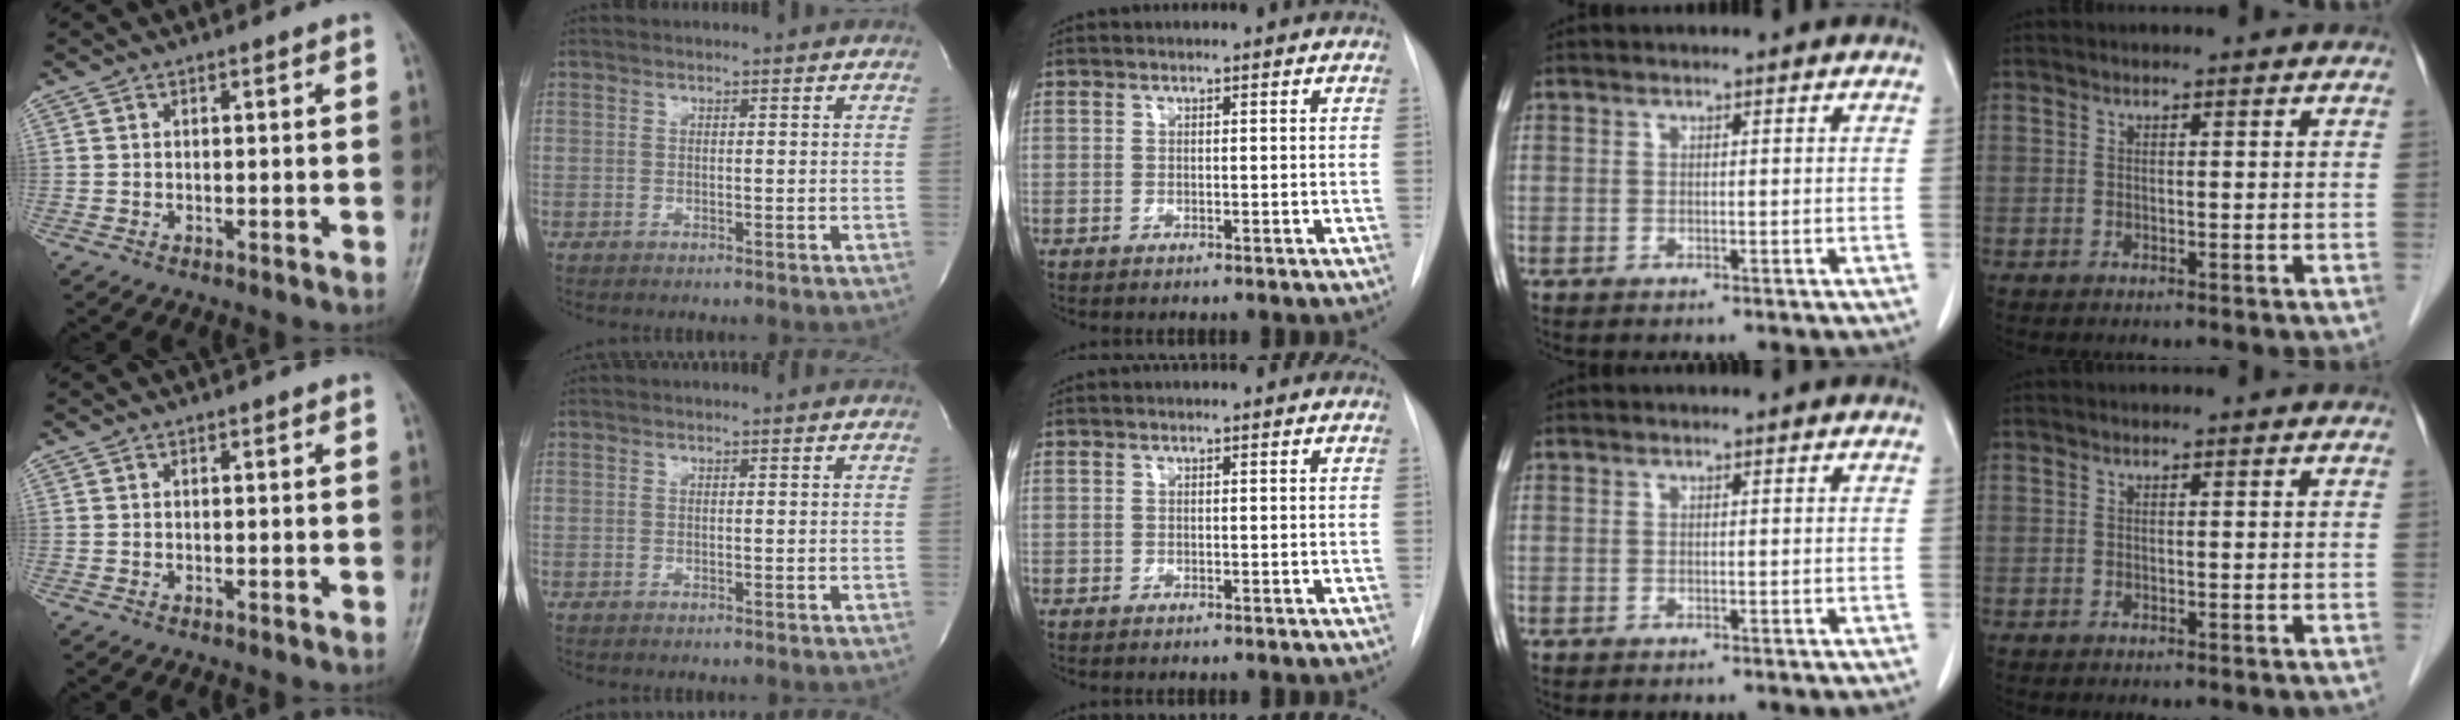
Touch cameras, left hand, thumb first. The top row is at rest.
{}